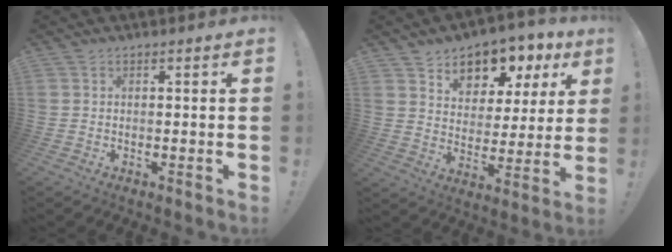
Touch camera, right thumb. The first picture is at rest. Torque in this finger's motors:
{"motor_torque": [0.02, 0.99, -0.08, 0.45, 0.12]}